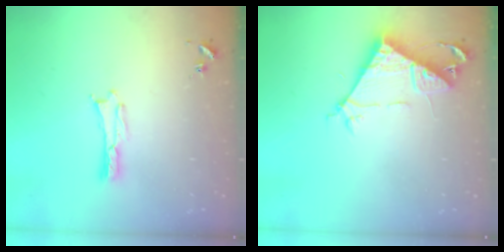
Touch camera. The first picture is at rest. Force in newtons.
{"total": 8.1, "press": 8.0, "slide": 0.7}